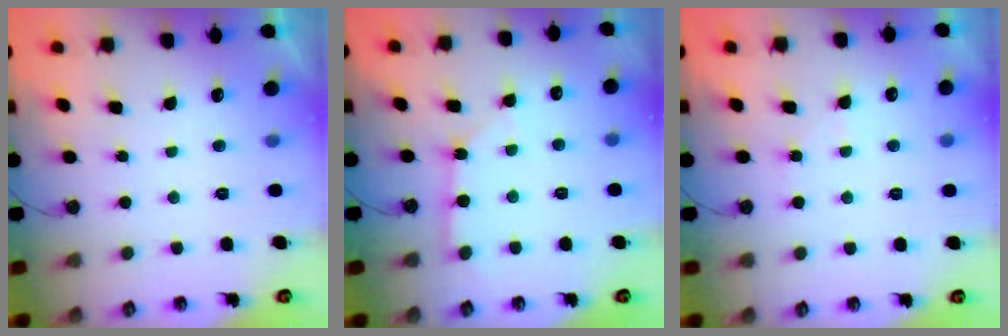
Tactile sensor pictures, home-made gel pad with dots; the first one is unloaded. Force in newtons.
{"total": 2.4, "press": 2.4, "slide": 0.3}
{"total": 3.7, "press": 3.7, "slide": 0.6}